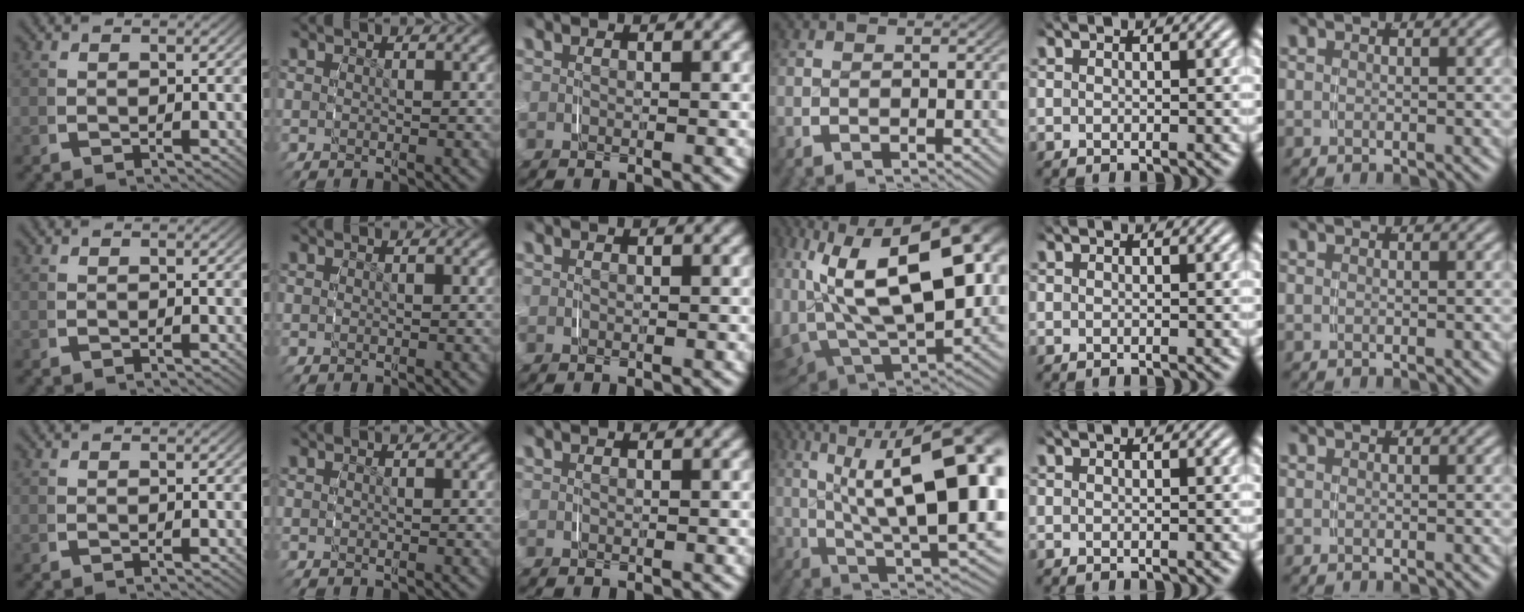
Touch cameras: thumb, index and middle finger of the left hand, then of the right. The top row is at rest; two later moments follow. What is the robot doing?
{"motion": "grasp_and_lifting", "object": "glasses case"}